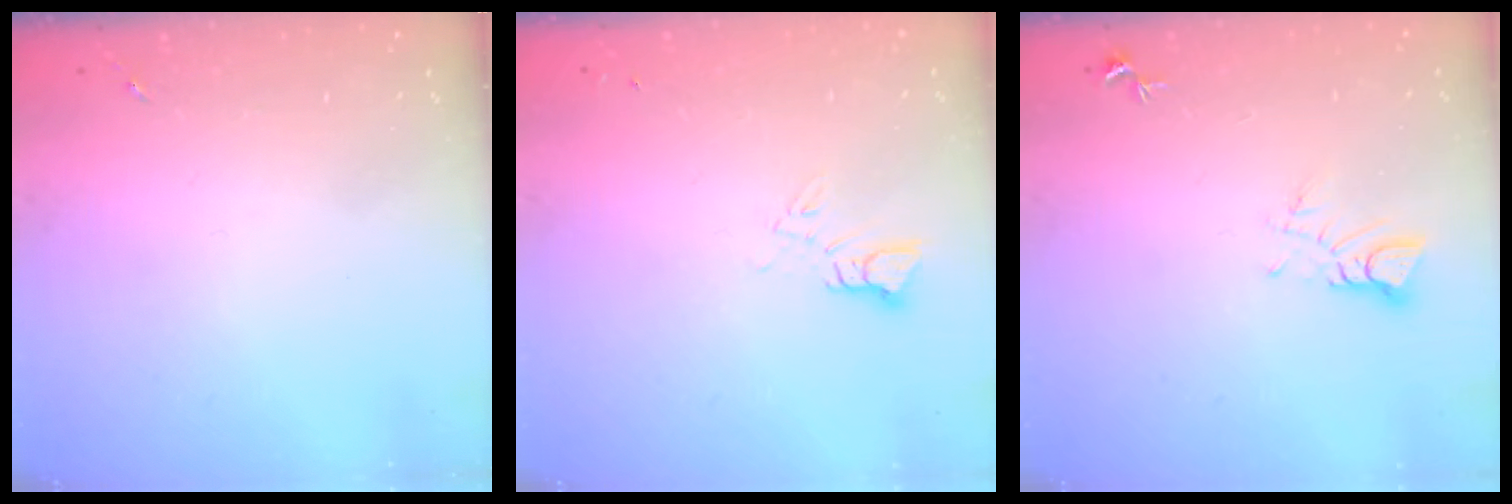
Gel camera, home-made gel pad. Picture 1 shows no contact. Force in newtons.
{"total": 3.8, "press": 3.8, "slide": 0.3}
{"total": 3.6, "press": 3.6, "slide": 0.2}